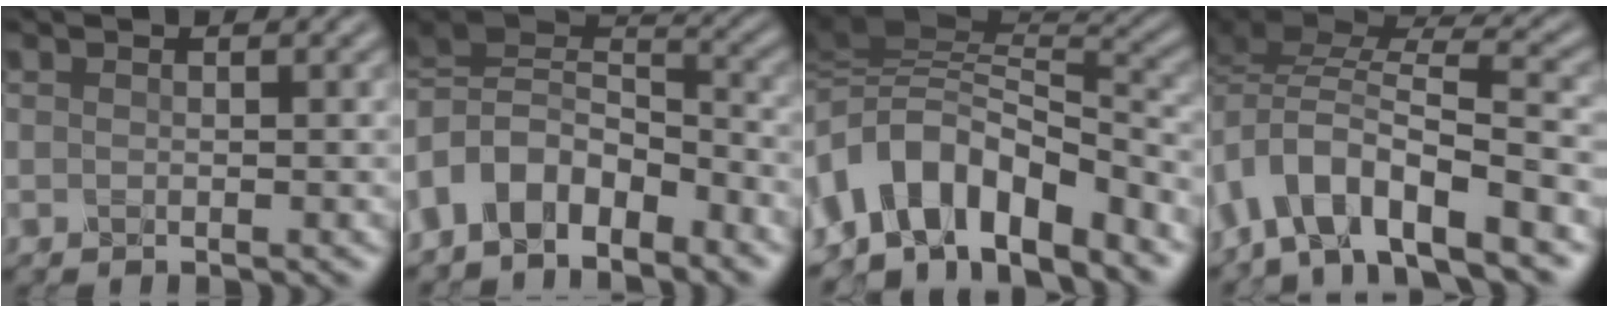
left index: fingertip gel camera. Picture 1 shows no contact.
{"total": 8.4, "force": [-3.8, 5.1, 5.4], "torque": [-0.095, 0.006, -0.082]}
{"total": 10.0, "force": [-4.2, 5.3, 7.4], "torque": [-0.117, 0.022, -0.087]}
{"total": 9.7, "force": [-5.9, 3.7, 6.7], "torque": [-0.116, 0.012, -0.121]}